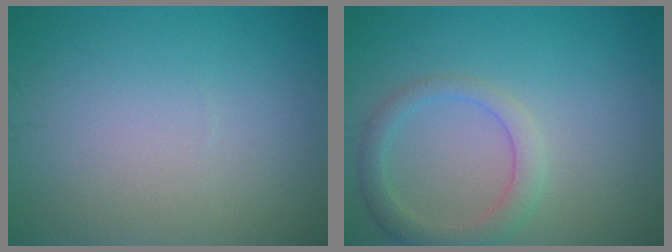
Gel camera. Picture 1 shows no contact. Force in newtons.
{"total": 3.0, "press": 2.9, "slide": 0.3}